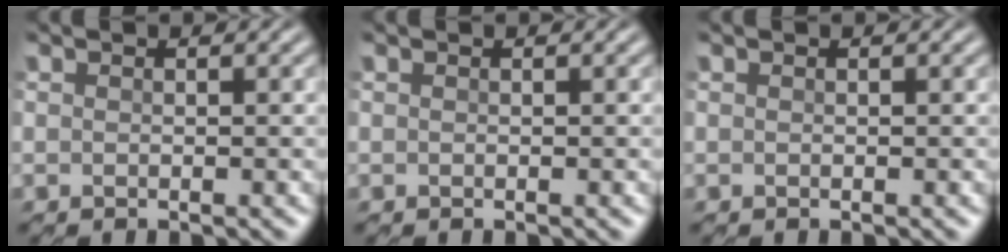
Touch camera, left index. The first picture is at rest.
{"total": 0.0}
{"total": 0.0}